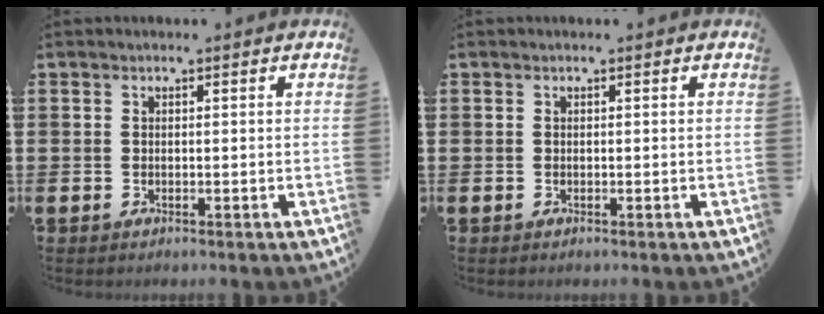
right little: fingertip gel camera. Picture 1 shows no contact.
{"total": 0.0}